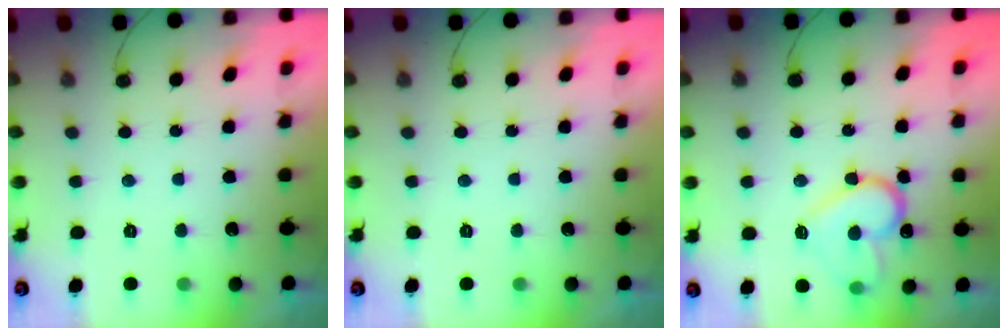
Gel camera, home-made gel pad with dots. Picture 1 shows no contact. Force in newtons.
{"total": 0.0}
{"total": 14.7, "press": 14.6, "slide": 1.4}